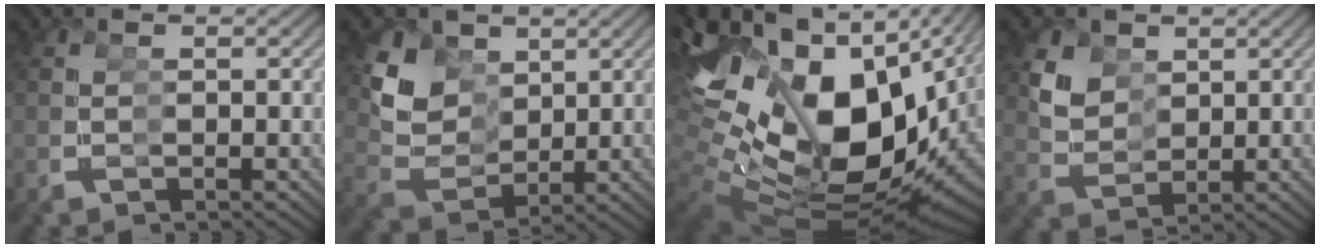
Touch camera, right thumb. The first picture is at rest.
{"total": 7.2, "force": [2.0, 5.7, 3.8], "torque": [-0.102, -0.027, 0.046]}
{"total": 26.8, "force": [0.9, 18.5, 19.4], "torque": [-0.354, -0.030, 0.028]}
{"total": 4.2, "force": [1.7, 3.5, 1.8], "torque": [-0.044, -0.021, 0.042]}